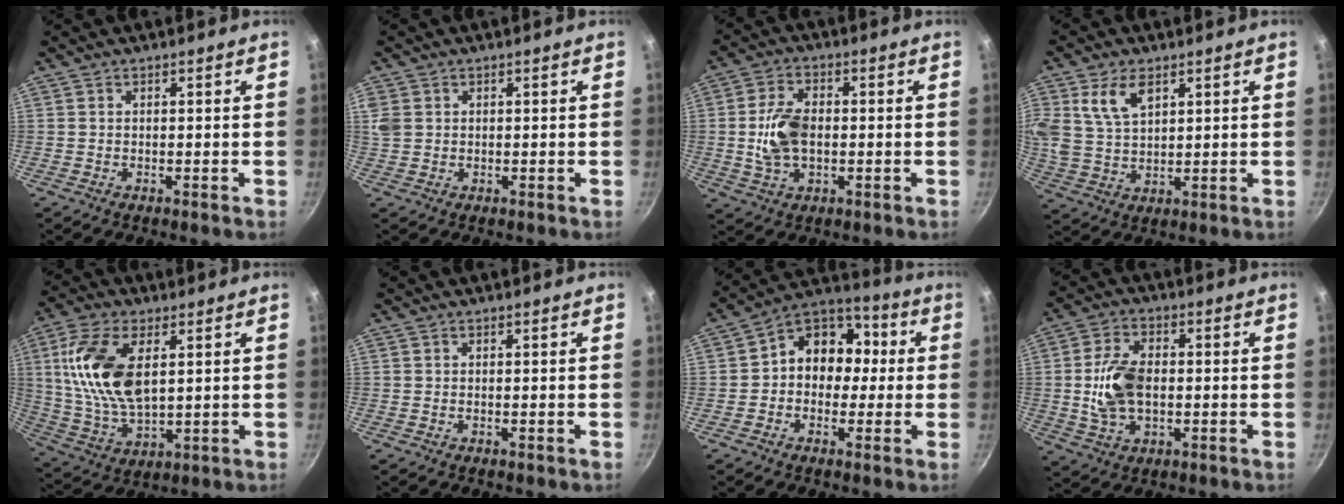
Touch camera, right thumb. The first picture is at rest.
{"total": 3.9, "force": [1.0, 3.2, 2.0], "torque": [-0.038, 0.004, 0.023]}
{"total": 9.2, "force": [-0.4, 5.7, 7.2], "torque": [-0.134, 0.015, -0.009]}
{"total": 8.8, "force": [3.9, 5.2, 5.8], "torque": [-0.104, -0.015, 0.080]}
{"total": 16.1, "force": [4.0, 8.4, 13.1], "torque": [-0.251, -0.010, 0.083]}
{"total": 0.0}
{"total": 12.1, "force": [0.1, 10.0, 6.8], "torque": [-0.047, 0.041, -0.022]}
{"total": 10.6, "force": [-0.3, 6.6, 8.3], "torque": [-0.151, 0.015, -0.008]}